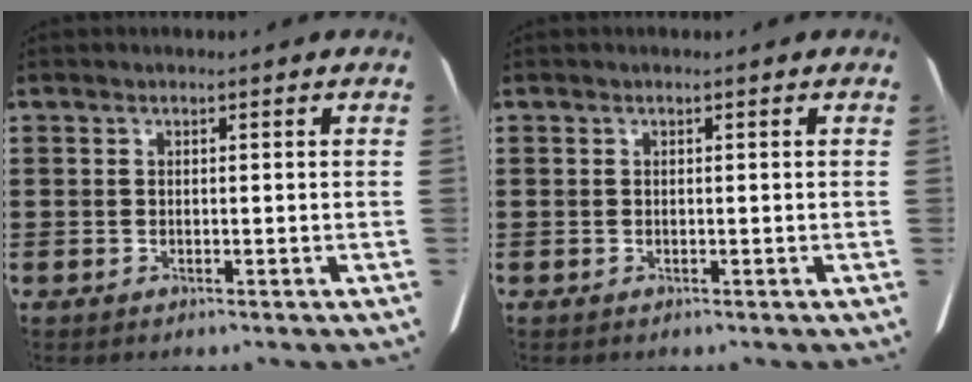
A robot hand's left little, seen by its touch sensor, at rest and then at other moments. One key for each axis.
{"total": 0.0}